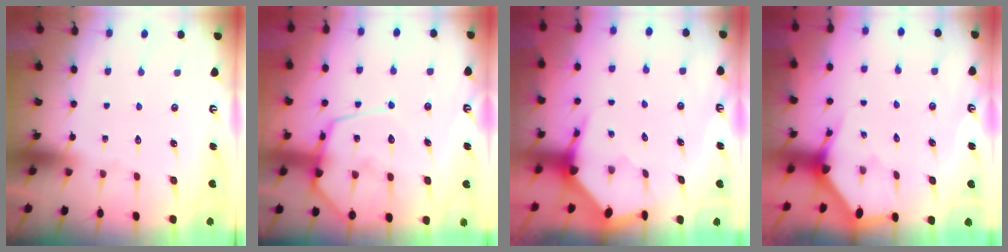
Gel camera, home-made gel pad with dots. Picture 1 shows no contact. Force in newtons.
{"total": 14.1, "press": 14.0, "slide": 1.5}
{"total": 3.6, "press": 3.5, "slide": 0.4}
{"total": 2.5, "press": 2.5, "slide": 0.2}